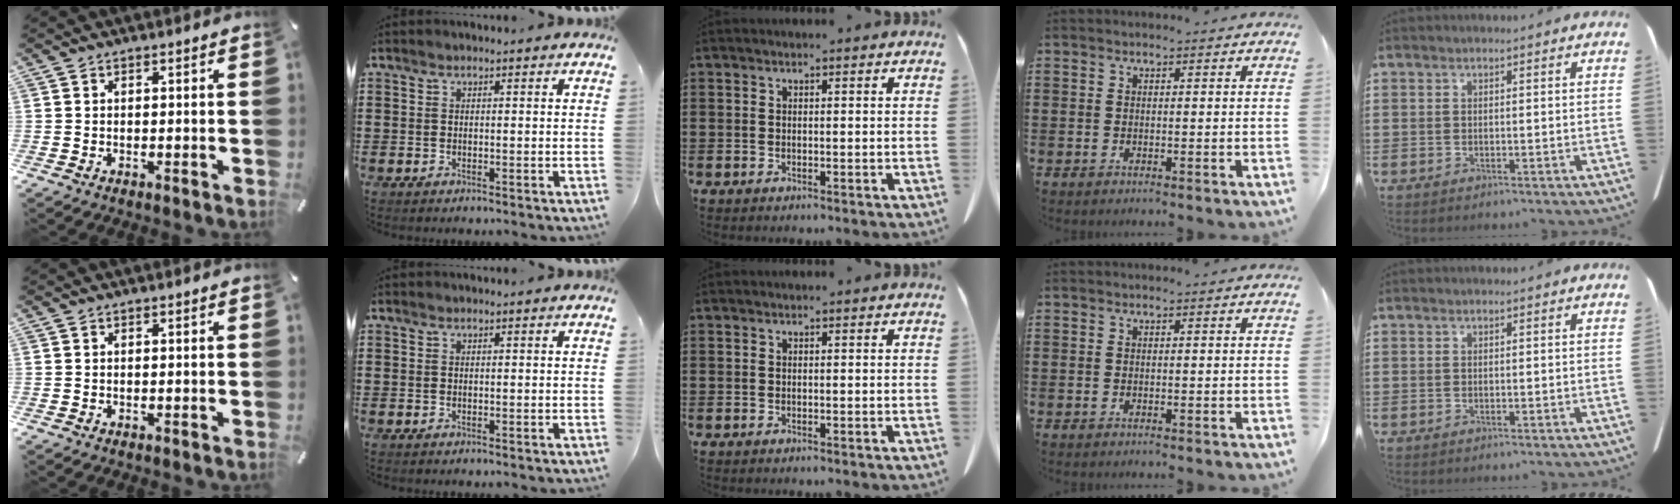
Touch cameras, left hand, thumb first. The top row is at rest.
{}